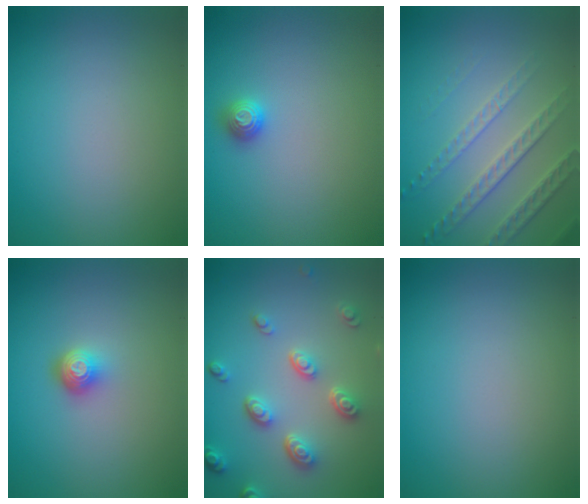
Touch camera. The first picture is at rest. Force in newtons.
{"total": 1.1, "press": 1.1, "slide": 0.2}
{"total": 3.5, "press": 3.1, "slide": 1.7}
{"total": 2.0, "press": 1.4, "slide": 1.5}
{"total": 4.6, "press": 3.5, "slide": 2.9}
{"total": 0.0}